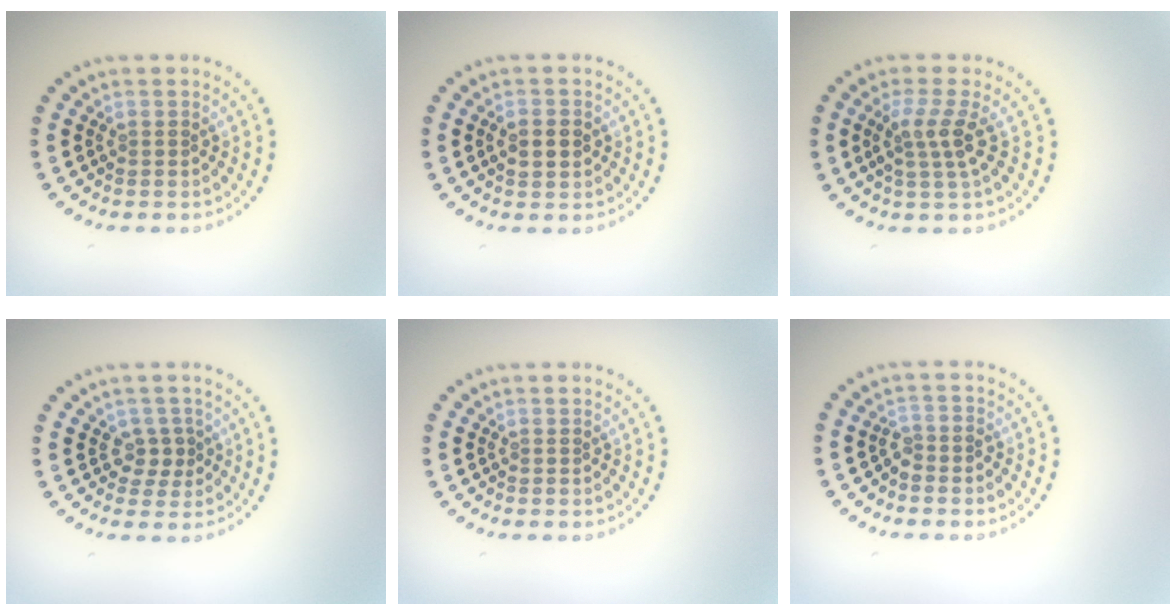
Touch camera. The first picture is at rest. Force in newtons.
{"total": 2.2, "press": 2.2, "slide": 0.2}
{"total": 2.7, "press": 2.0, "slide": 1.8}
{"total": 1.8, "press": 1.6, "slide": 0.9}
{"total": 0.0}
{"total": 1.4, "press": 1.1, "slide": 0.8}